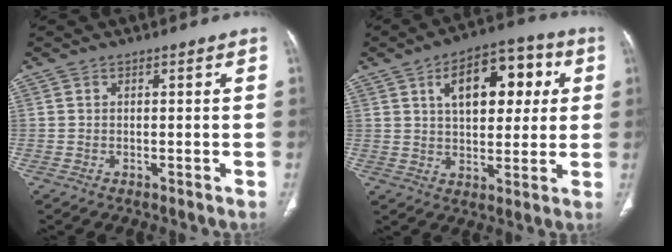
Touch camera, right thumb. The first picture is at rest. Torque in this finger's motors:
{"motor_torque": [-0.14, 0.62, 1.15, 0.35, 0.27]}